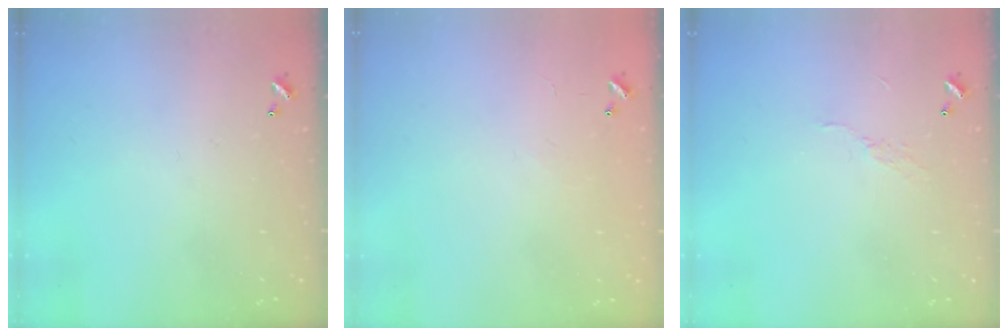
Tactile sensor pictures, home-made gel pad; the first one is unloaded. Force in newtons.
{"total": 8.1, "press": 8.0, "slide": 0.8}
{"total": 6.6, "press": 6.6, "slide": 0.7}